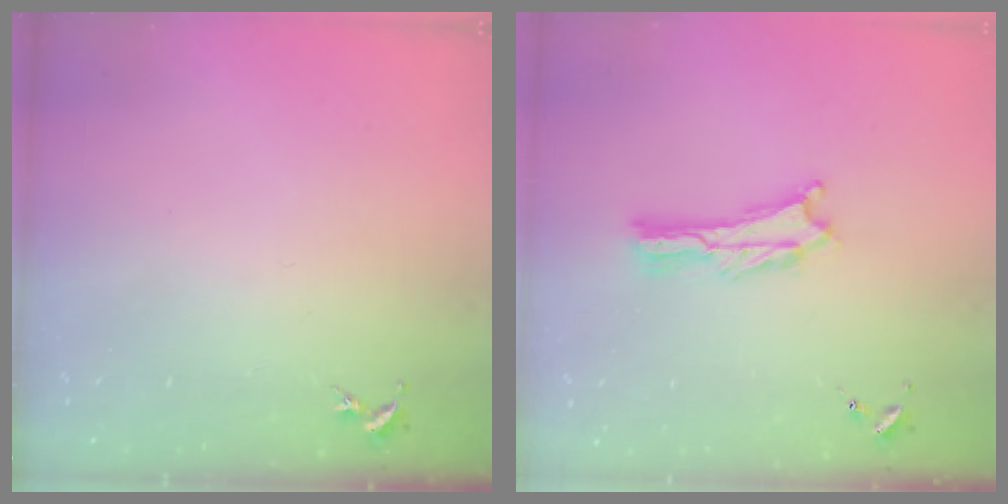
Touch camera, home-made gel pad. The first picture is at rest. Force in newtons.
{"total": 1.3, "press": 1.3, "slide": 0.3}